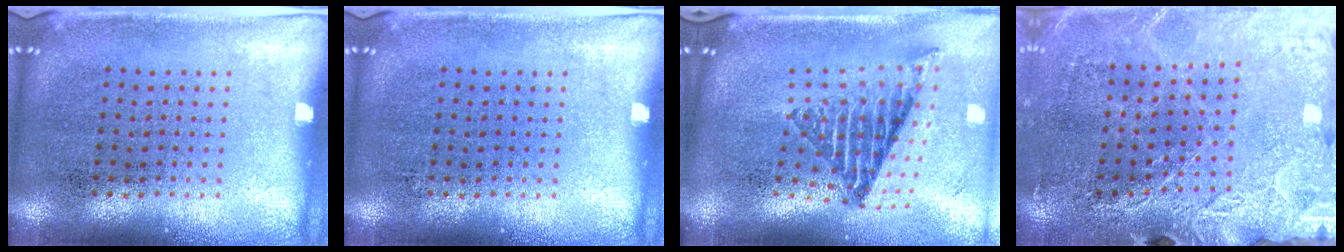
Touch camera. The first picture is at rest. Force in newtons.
{"total": 0.0}
{"total": 2.1, "press": 1.4, "slide": 1.5}
{"total": 2.7, "press": 2.7, "slide": 0.4}